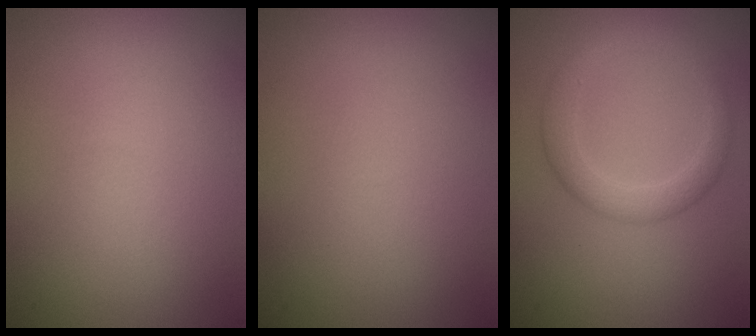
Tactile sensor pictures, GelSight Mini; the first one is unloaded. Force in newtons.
{"total": 0.0}
{"total": 2.9, "press": 2.9, "slide": 0.1}